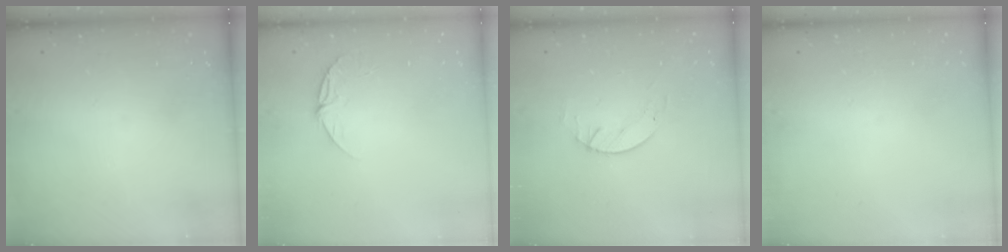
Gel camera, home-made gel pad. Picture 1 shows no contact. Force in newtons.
{"total": 6.6, "press": 6.5, "slide": 0.7}
{"total": 2.3, "press": 2.3, "slide": 0.3}
{"total": 0.0}